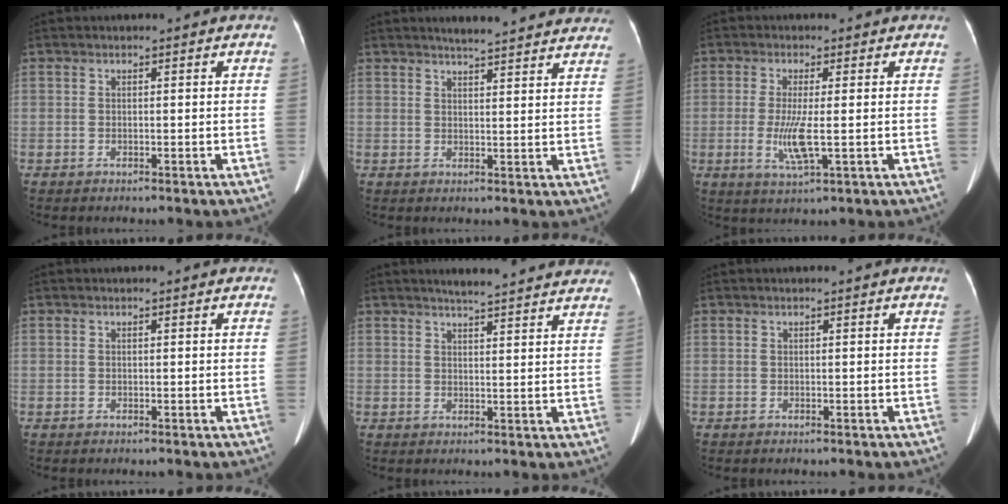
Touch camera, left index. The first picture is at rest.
{"total": 14.6, "force": [13.4, 1.7, 5.5], "torque": [-0.060, 0.012, 0.153]}
{"total": 5.3, "force": [-0.7, 0.6, 5.2], "torque": [-0.114, -0.015, -0.011]}
{"total": 1.1, "force": [1.0, 0.2, 0.5], "torque": [-0.008, 0.012, 0.009]}
{"total": 14.5, "force": [13.3, 1.3, 5.7], "torque": [-0.066, 0.010, 0.152]}
{"total": 0.6, "force": [0.5, -0.1, 0.3], "torque": [-0.004, 0.005, 0.012]}